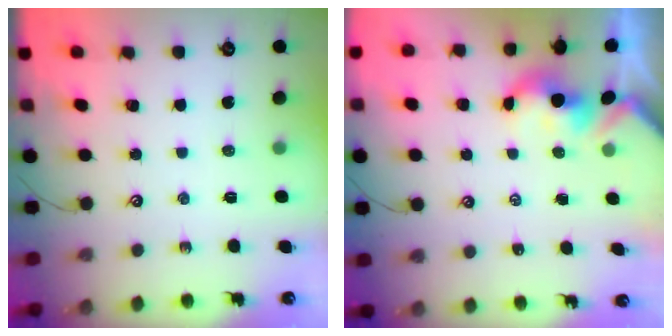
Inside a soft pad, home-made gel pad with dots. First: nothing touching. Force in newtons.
{"total": 1.6, "press": 1.6, "slide": 0.2}